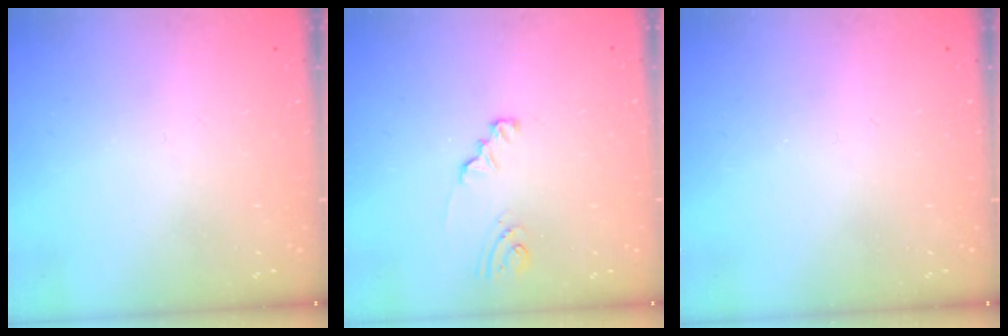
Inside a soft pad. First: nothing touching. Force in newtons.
{"total": 1.9, "press": 1.9, "slide": 0.2}
{"total": 0.0}